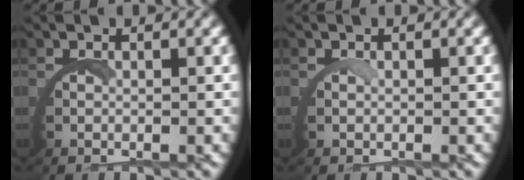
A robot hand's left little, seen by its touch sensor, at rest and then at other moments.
{"total": 0.6, "force": [0.5, -0.2, 0.1], "torque": [-0.010, -0.003, 0.012]}